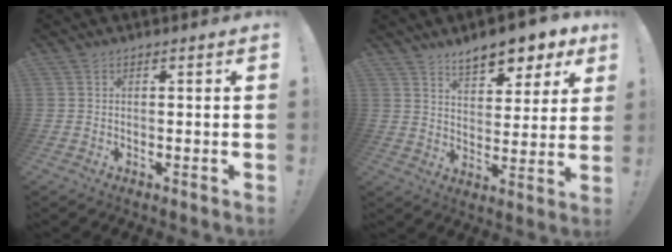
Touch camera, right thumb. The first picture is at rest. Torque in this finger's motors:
{"motor_torque": [0.04, 0.22, 0.54, 0.44, 0.06]}